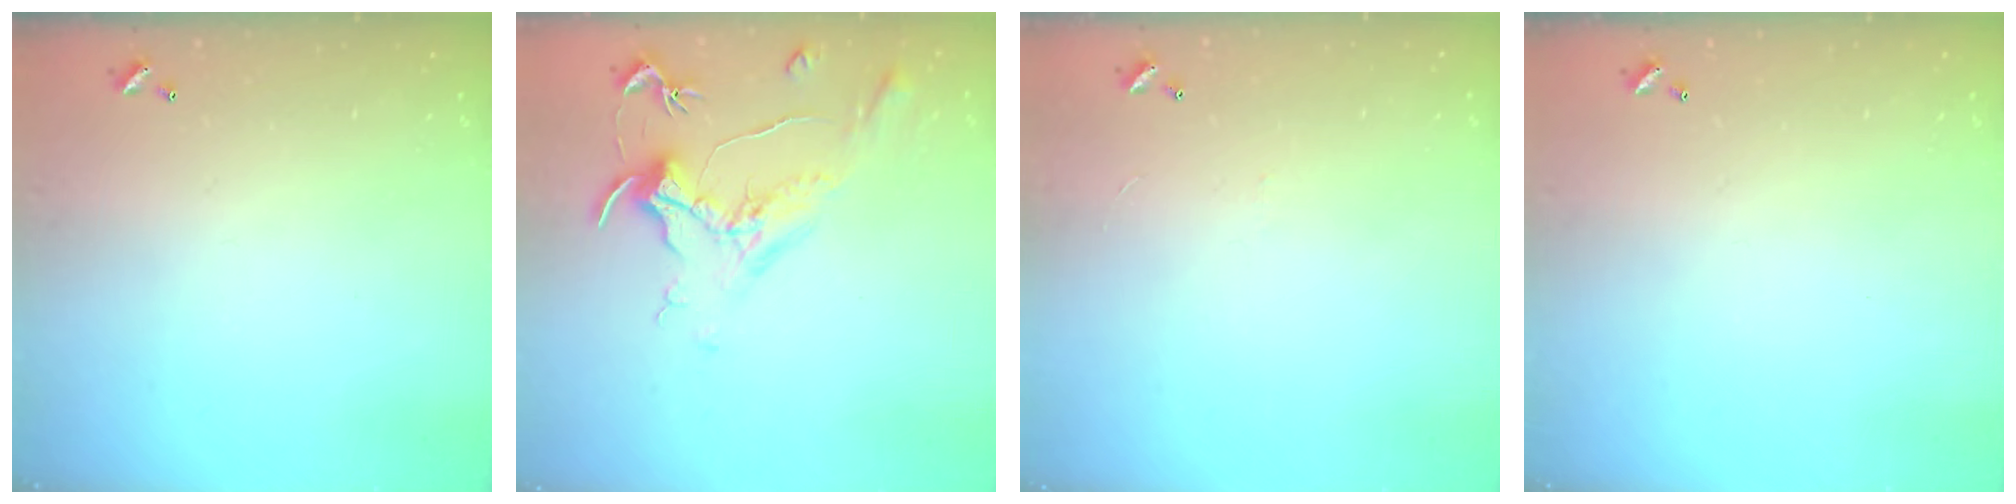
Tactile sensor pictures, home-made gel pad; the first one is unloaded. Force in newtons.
{"total": 1.6, "press": 1.4, "slide": 0.7}
{"total": 1.3, "press": 1.3, "slide": 0.4}
{"total": 0.0}